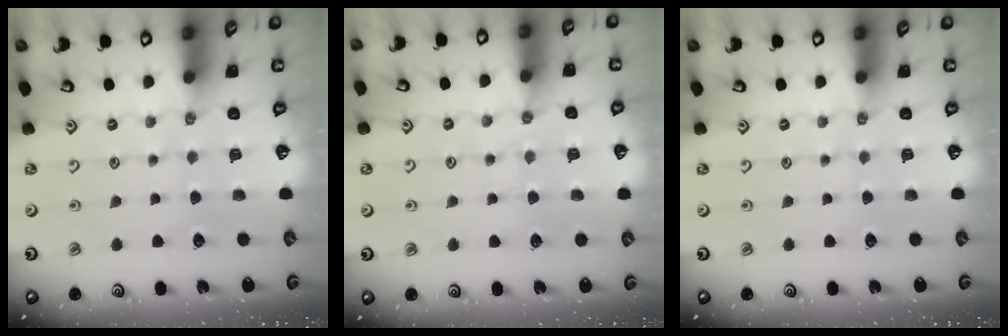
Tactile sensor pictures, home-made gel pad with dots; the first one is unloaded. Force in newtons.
{"total": 4.0, "press": 3.9, "slide": 0.6}
{"total": 0.0}